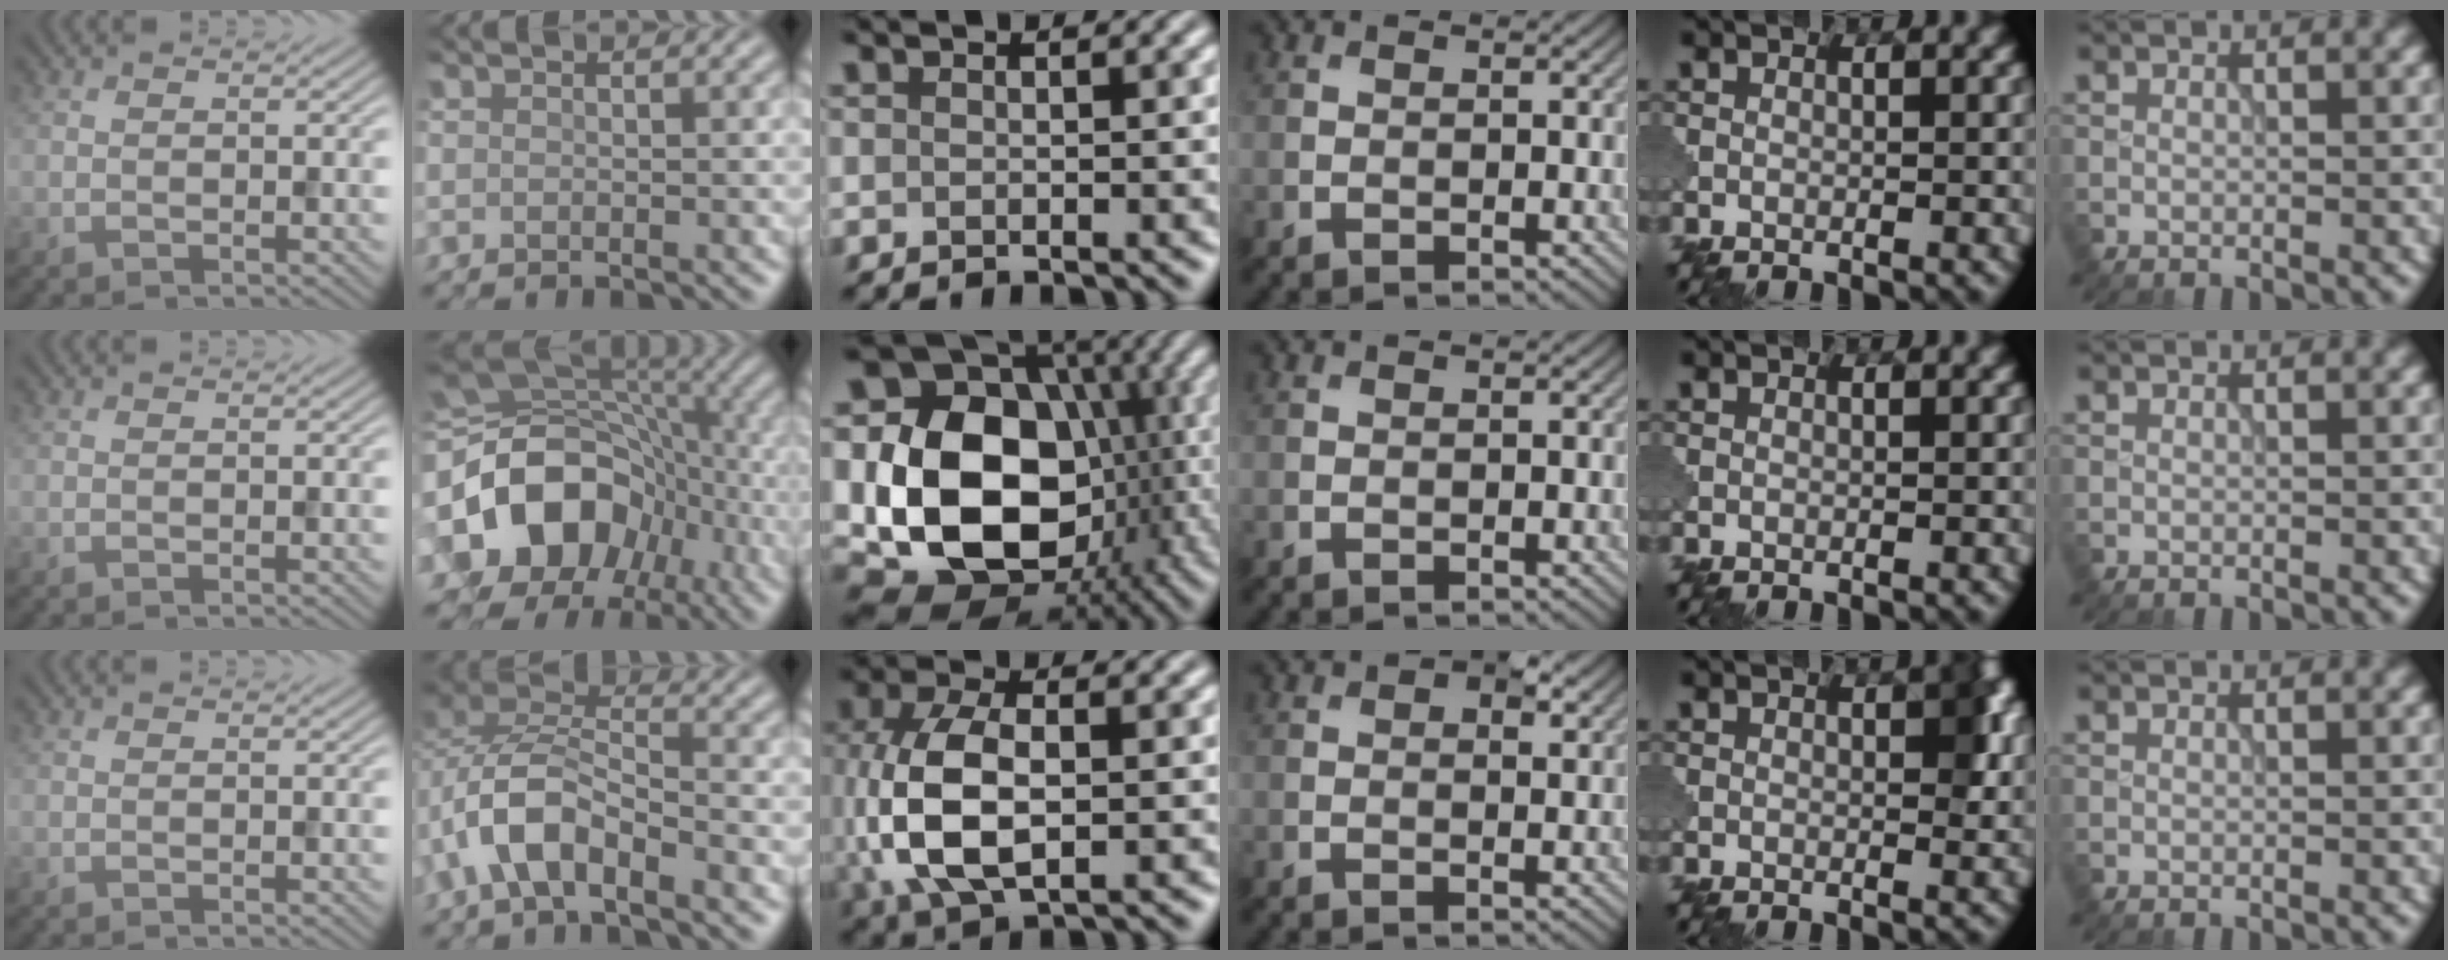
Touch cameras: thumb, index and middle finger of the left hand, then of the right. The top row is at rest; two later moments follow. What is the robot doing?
{"motion": "disassemble", "object": "puzzle pieces"}